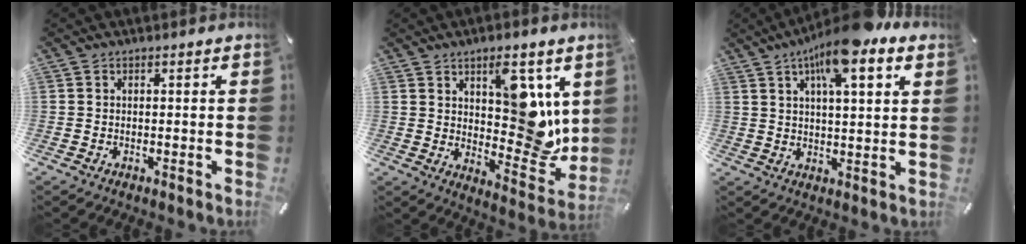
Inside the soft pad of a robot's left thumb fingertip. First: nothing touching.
{"total": 14.0, "force": [5.3, 8.0, 10.3], "torque": [-0.106, -0.040, 0.091]}
{"total": 13.1, "force": [8.0, 3.6, 9.7], "torque": [-0.161, -0.021, 0.133]}